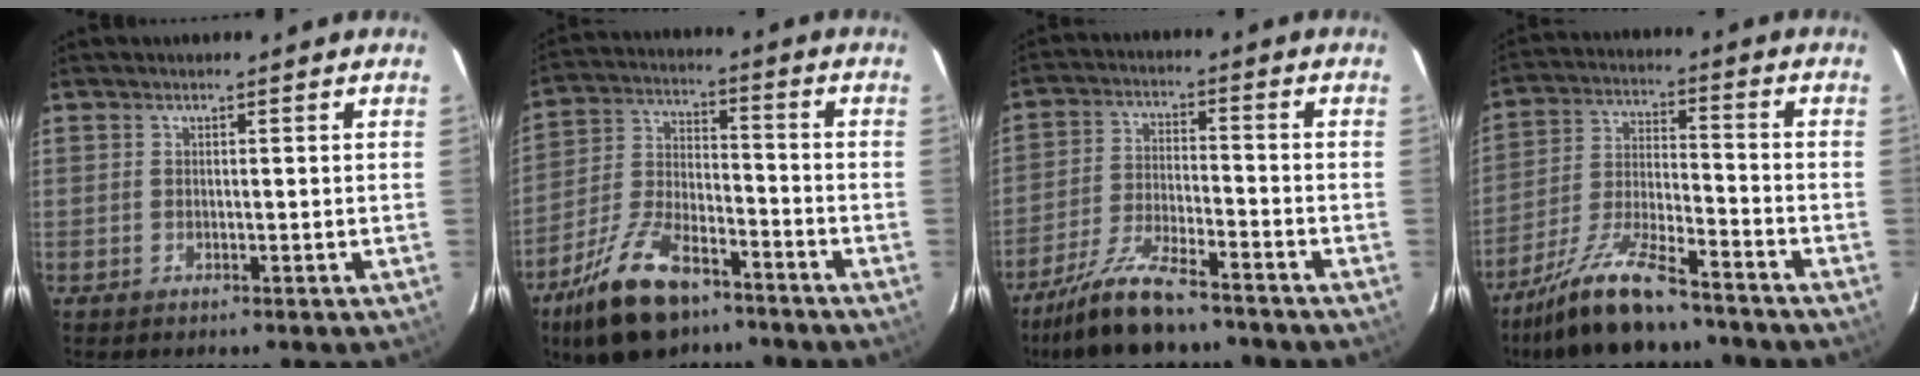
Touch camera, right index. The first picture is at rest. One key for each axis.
{"total": 16.3, "fx": -10.9, "fy": 7.2, "fz": 9.8, "tx": -0.210, "ty": -0.008, "tz": -0.197}
{"total": 13.4, "fx": -11.0, "fy": 2.9, "fz": 7.0, "tx": -0.155, "ty": -0.019, "tz": -0.198}
{"total": 15.2, "fx": -12.2, "fy": 3.4, "fz": 8.5, "tx": -0.182, "ty": -0.016, "tz": -0.218}